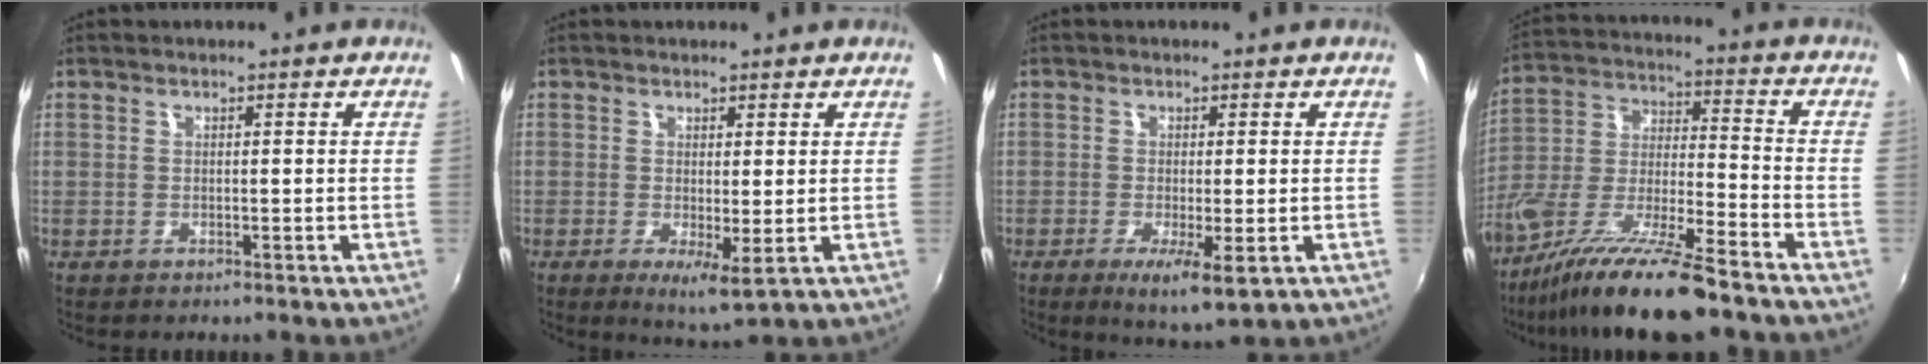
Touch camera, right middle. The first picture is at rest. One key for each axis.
{"total": 4.1, "fx": -0.2, "fy": 0.8, "fz": 4.0, "tx": -0.066, "ty": -0.012, "tz": 0.002}
{"total": 5.9, "fx": -2.2, "fy": 1.0, "fz": 5.4, "tx": -0.103, "ty": -0.019, "tz": -0.032}
{"total": 18.0, "fx": -13.5, "fy": 2.2, "fz": 11.7, "tx": -0.230, "ty": -0.022, "tz": -0.249}